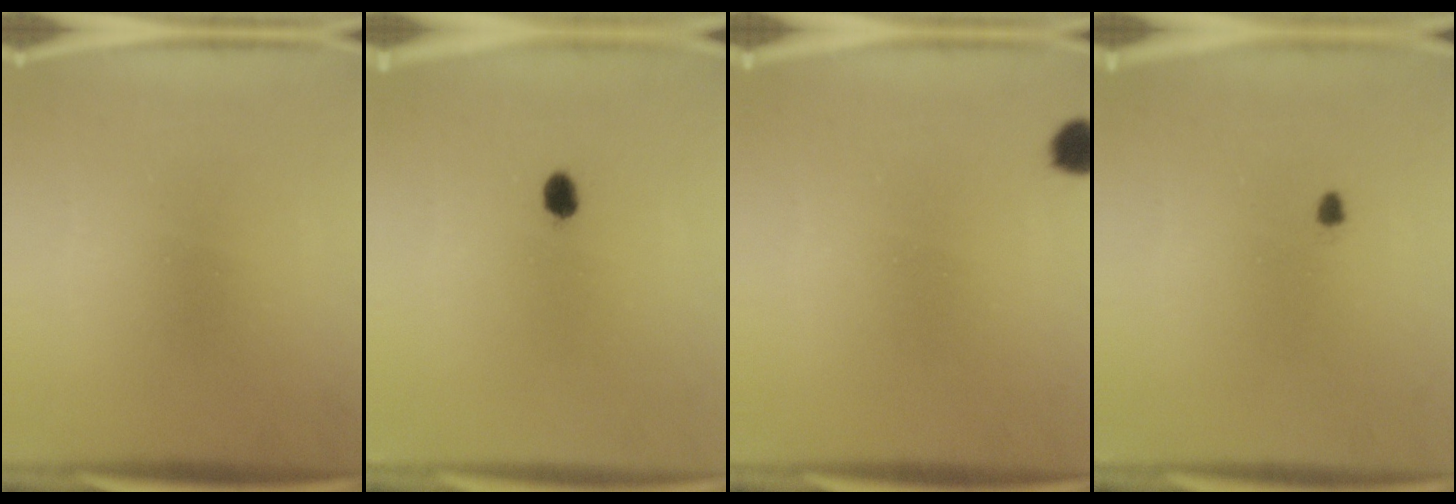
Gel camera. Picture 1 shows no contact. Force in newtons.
{"total": 2.1}
{"total": 2.8}
{"total": 0.8}